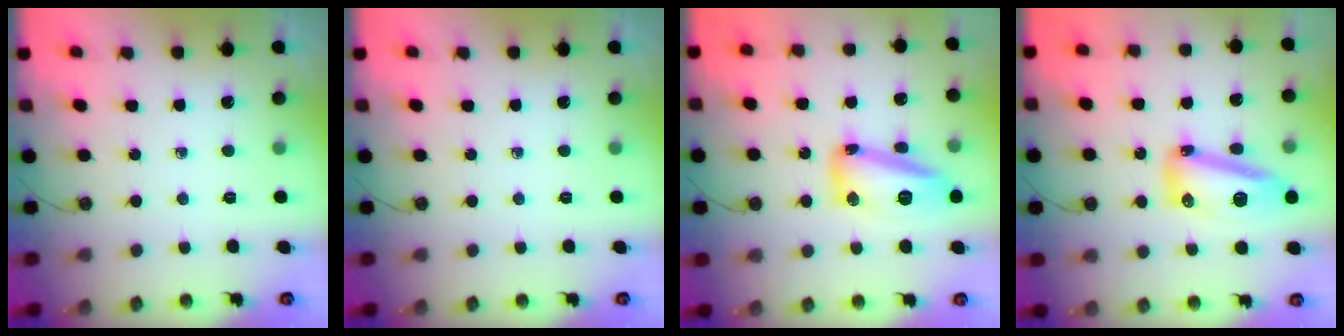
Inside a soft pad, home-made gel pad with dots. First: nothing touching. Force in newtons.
{"total": 0.0}
{"total": 15.6, "press": 15.6, "slide": 0.9}
{"total": 13.0, "press": 12.9, "slide": 1.7}